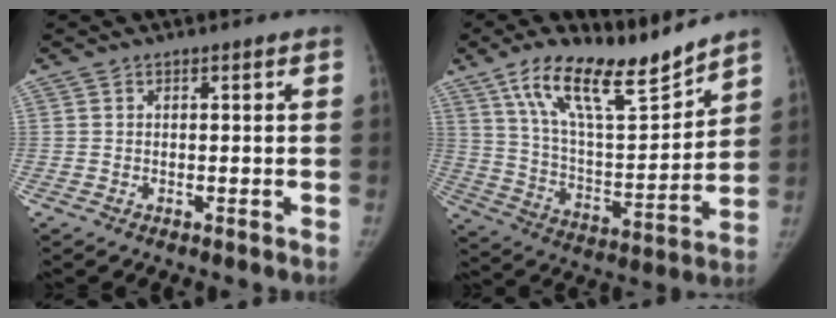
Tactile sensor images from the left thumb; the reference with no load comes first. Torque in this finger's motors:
{"motor_torque": [0.21, 0.17, 1.42, -1.35, 0.13]}